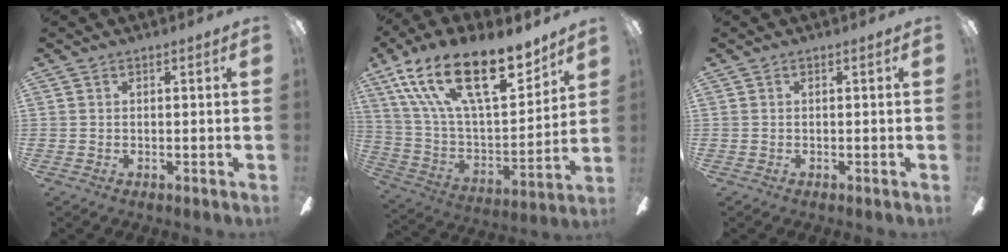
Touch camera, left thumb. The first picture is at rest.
{"total": 25.4, "force": [16.1, 10.4, 16.7], "torque": [-0.300, -0.095, 0.281]}
{"total": 0.0}